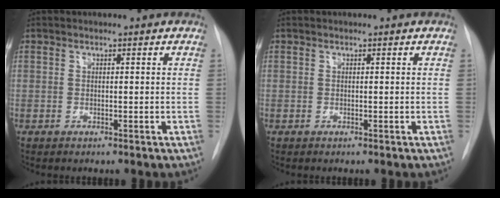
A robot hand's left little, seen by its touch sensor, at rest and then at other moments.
{"total": 0.0}